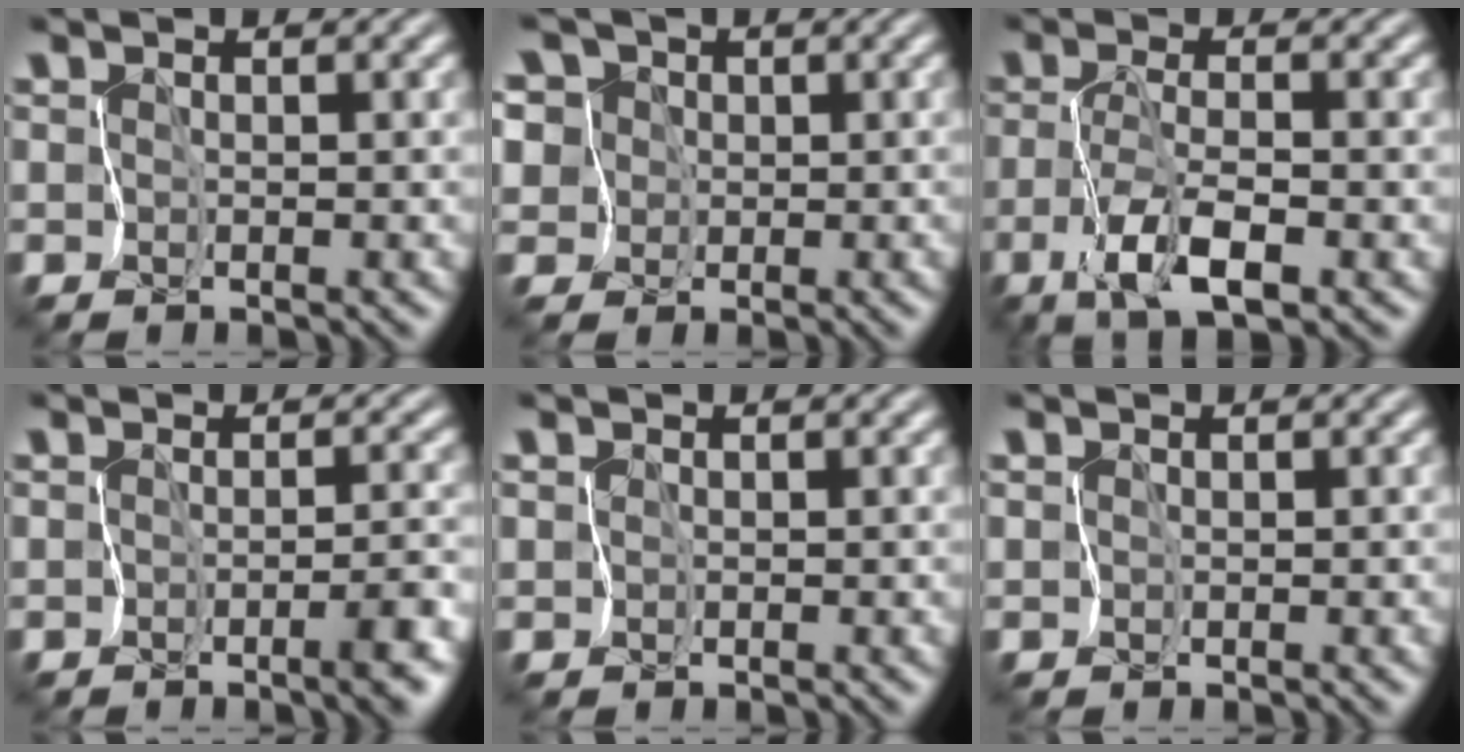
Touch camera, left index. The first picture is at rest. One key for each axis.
{"total": 11.3, "fx": 5.0, "fy": 8.6, "fz": 5.3, "tx": -0.130, "ty": 0.055, "tz": 0.048}
{"total": 4.1, "fx": -2.0, "fy": 0.6, "fz": 3.5, "tx": -0.077, "ty": -0.003, "tz": -0.038}
{"total": 1.9, "fx": -1.3, "fy": 0.2, "fz": 1.4, "tx": -0.015, "ty": -0.004, "tz": -0.018}
{"total": 0.6, "fx": 0.4, "fy": 0.5, "fz": 0.1, "tx": 0.001, "ty": 0.004, "tz": 0.004}
{"total": 0.0}